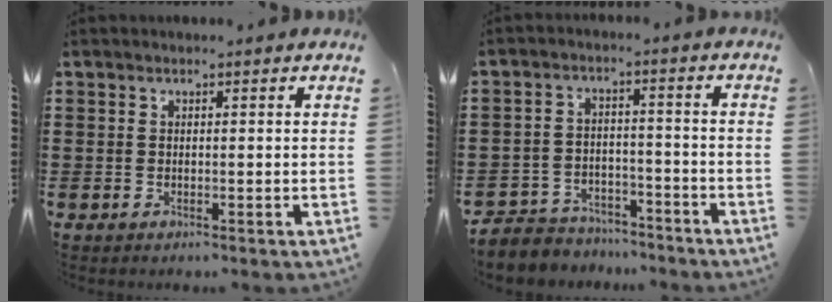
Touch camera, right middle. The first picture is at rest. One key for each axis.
{"total": 4.6, "fx": -4.4, "fy": 1.4, "fz": -0.2, "tx": -0.009, "ty": 0.009, "tz": -0.095}